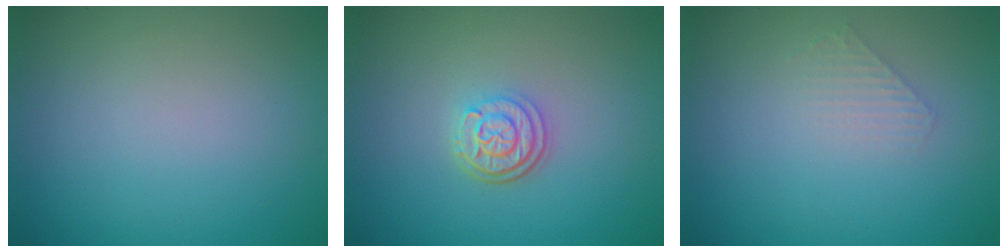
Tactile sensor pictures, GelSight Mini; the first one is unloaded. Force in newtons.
{"total": 3.0, "press": 2.4, "slide": 1.8}
{"total": 1.3, "press": 1.3, "slide": 0.2}